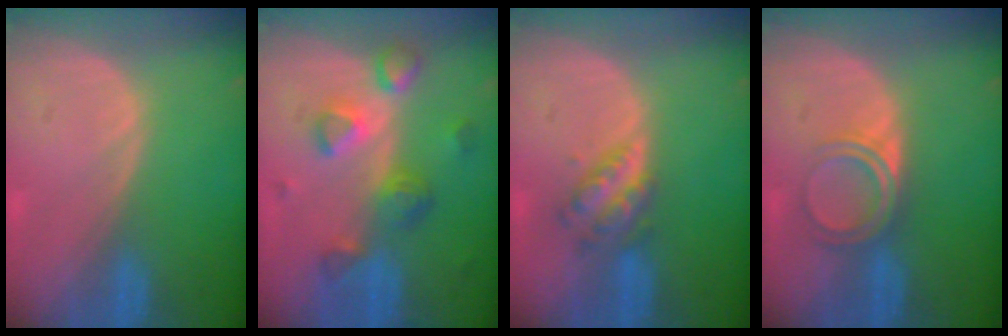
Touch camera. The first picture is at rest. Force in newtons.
{"total": 7.7, "press": 6.9, "slide": 3.5}
{"total": 4.6, "press": 4.6, "slide": 0.5}
{"total": 4.7, "press": 4.2, "slide": 2.2}